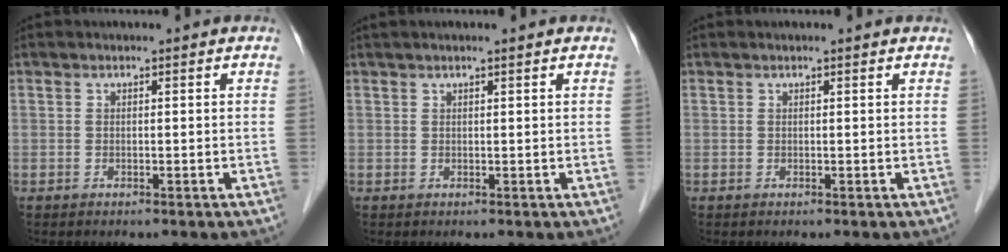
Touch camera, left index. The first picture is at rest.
{"total": 2.4, "force": [1.9, -0.1, 1.5], "torque": [-0.018, 0.025, 0.031]}
{"total": 1.0, "force": [1.0, 0.0, 0.3], "torque": [-0.011, 0.009, 0.011]}